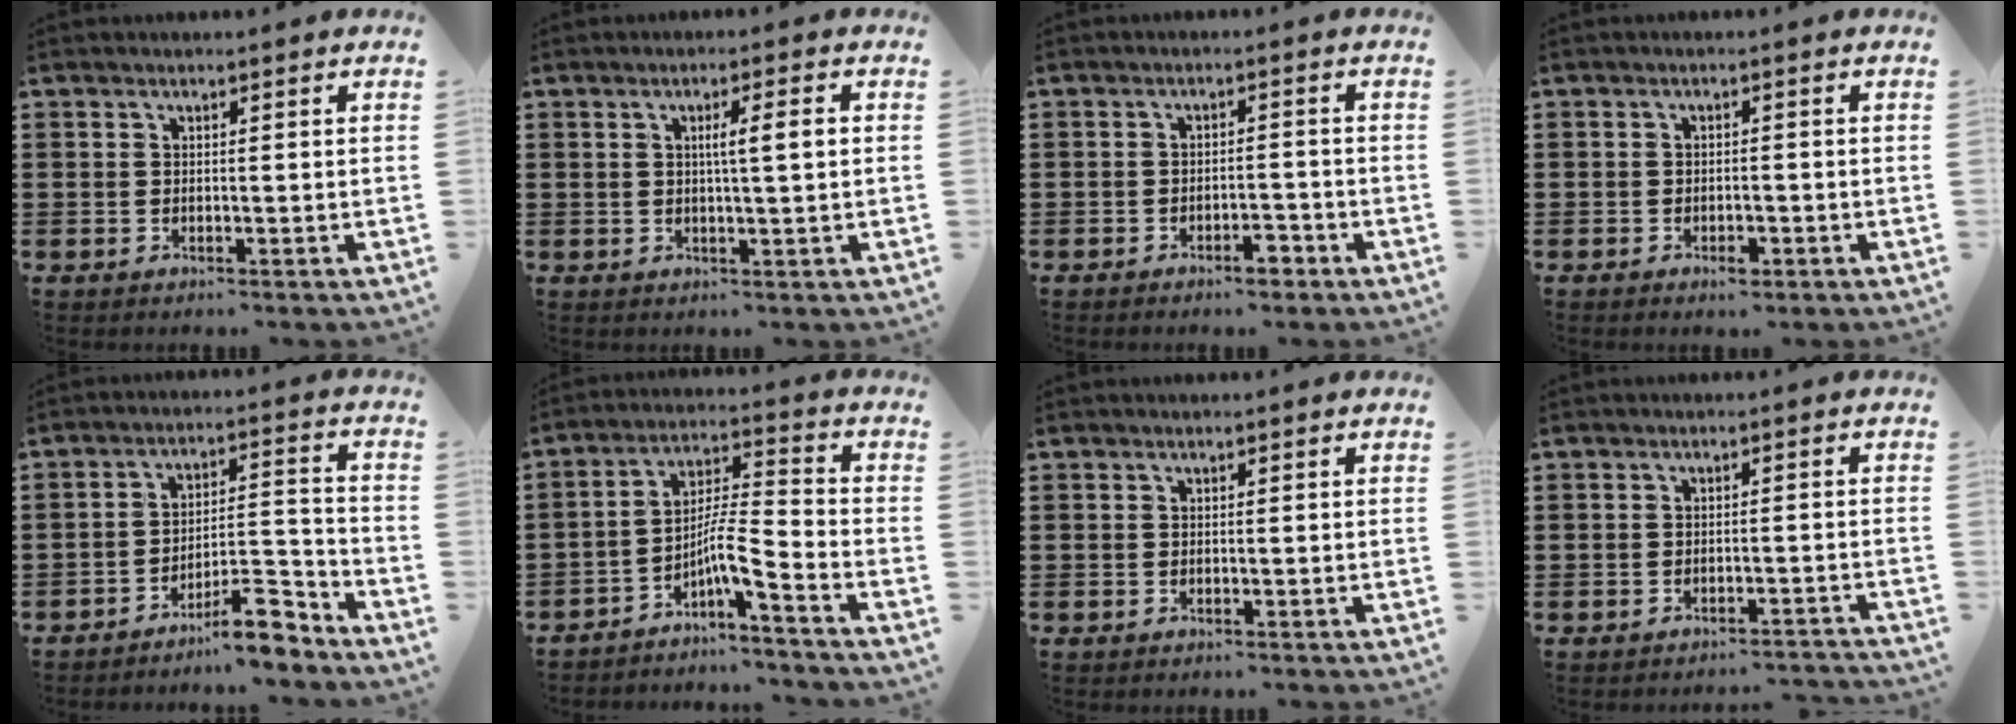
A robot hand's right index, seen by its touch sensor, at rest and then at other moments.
{"total": 3.9, "force": [0.6, 0.2, 3.8], "torque": [-0.063, -0.003, 0.003]}
{"total": 3.0, "force": [-2.4, 1.0, 1.5], "torque": [-0.026, 0.006, -0.047]}
{"total": 1.8, "force": [-1.1, 0.9, 1.0], "torque": [-0.022, -0.001, -0.023]}
{"total": 9.3, "force": [-7.8, 2.0, 4.7], "torque": [-0.062, 0.031, -0.141]}
{"total": 6.7, "force": [-4.4, 0.5, 5.0], "torque": [-0.097, -0.005, -0.089]}
{"total": 0.0}
{"total": 1.9, "force": [-1.9, 0.1, 0.0], "torque": [-0.006, 0.001, -0.042]}